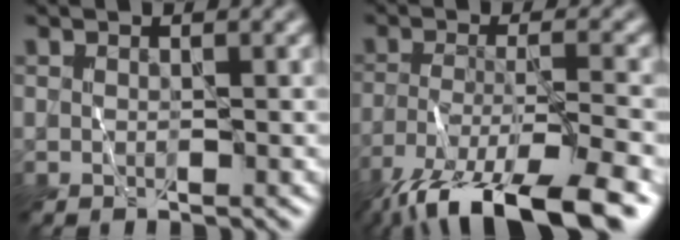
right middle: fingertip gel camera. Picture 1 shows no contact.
{"total": 12.7, "force": [-9.2, 2.9, 8.3], "torque": [-0.166, -0.018, -0.156]}